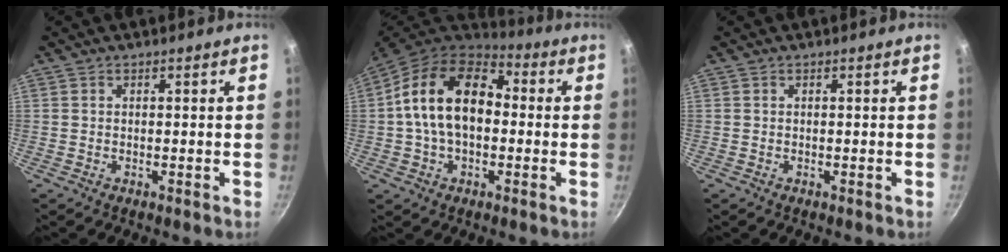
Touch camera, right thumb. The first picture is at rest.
{"total": 17.2, "force": [0.6, 11.2, 13.0], "torque": [-0.197, 0.034, -0.008]}
{"total": 0.0}